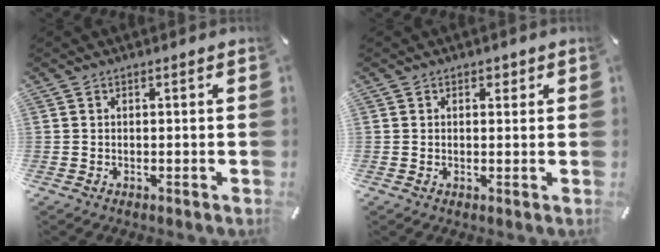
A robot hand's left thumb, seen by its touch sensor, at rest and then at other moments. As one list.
[{"total": 1.5, "force": [0.7, 1.2, 0.7], "torque": [0.001, -0.001, 0.007]}]